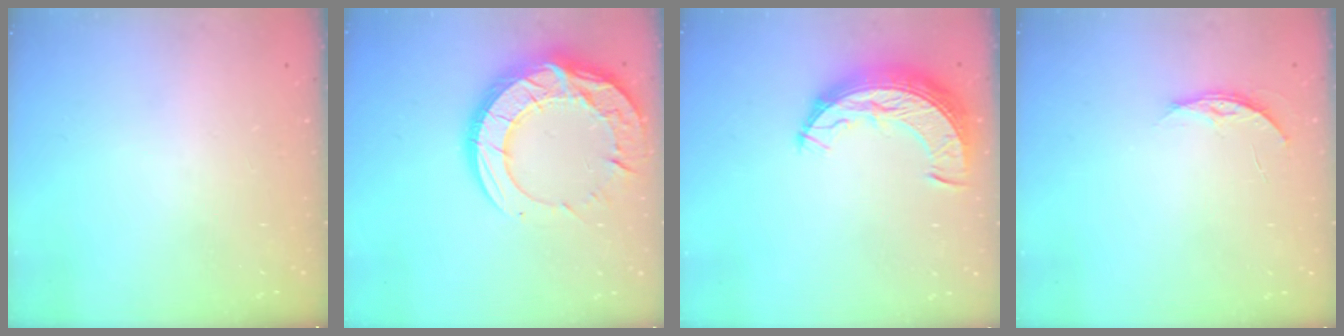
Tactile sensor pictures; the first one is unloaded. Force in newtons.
{"total": 22.6, "press": 22.6, "slide": 1.6}
{"total": 10.0, "press": 10.0, "slide": 0.7}
{"total": 3.8, "press": 3.8, "slide": 0.4}